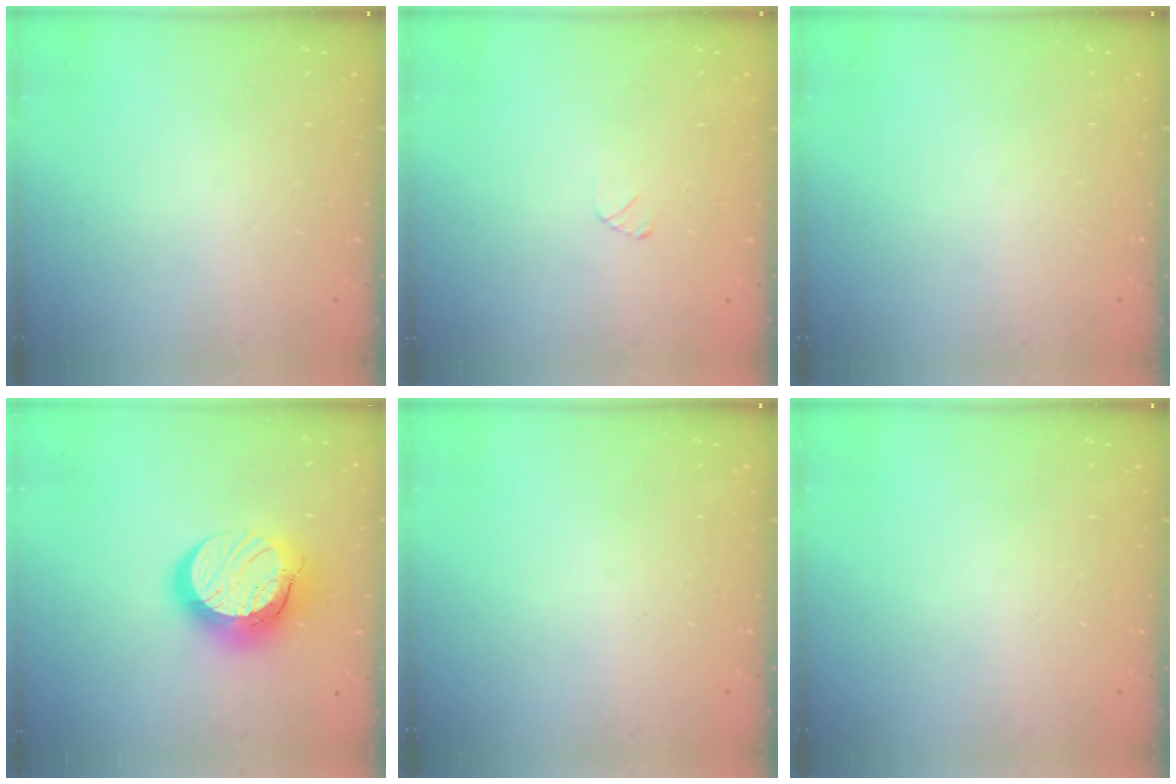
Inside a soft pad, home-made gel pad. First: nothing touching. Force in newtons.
{"total": 2.6, "press": 2.6, "slide": 0.3}
{"total": 0.0}
{"total": 15.8, "press": 15.8, "slide": 1.1}
{"total": 0.0}
{"total": 0.0}